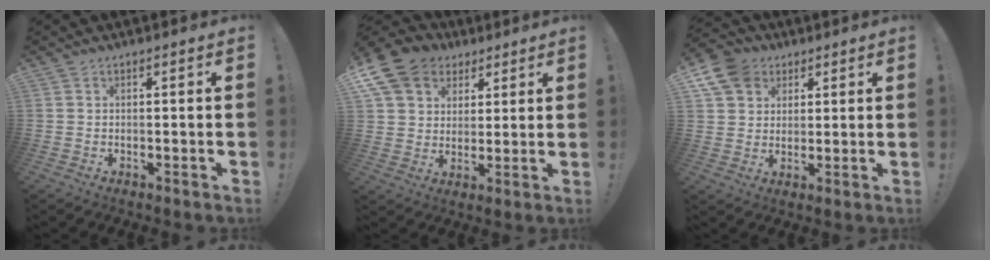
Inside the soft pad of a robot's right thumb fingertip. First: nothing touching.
{"total": 12.9, "force": [6.5, 10.0, 5.0], "torque": [-0.087, -0.033, 0.132]}
{"total": 10.1, "force": [4.6, 8.2, 3.6], "torque": [-0.061, -0.026, 0.090]}